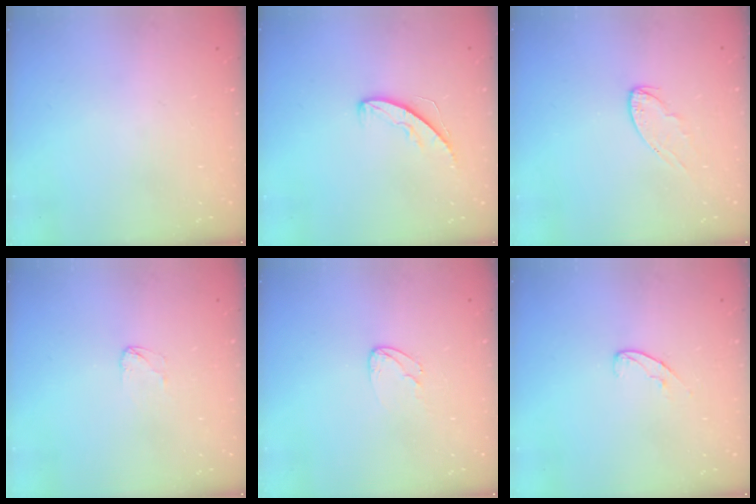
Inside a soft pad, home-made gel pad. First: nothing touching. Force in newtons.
{"total": 5.7, "press": 5.7, "slide": 0.5}
{"total": 6.3, "press": 6.3, "slide": 0.8}
{"total": 2.5, "press": 2.5, "slide": 0.1}
{"total": 5.0, "press": 5.0, "slide": 0.4}
{"total": 6.1, "press": 6.1, "slide": 0.5}